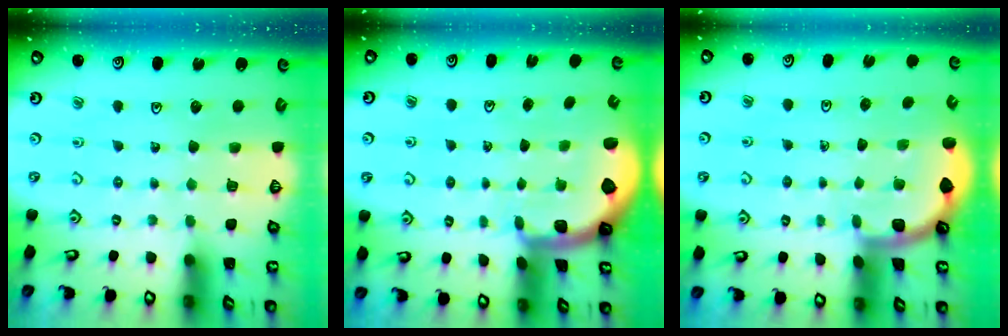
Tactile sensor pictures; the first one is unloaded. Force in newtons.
{"total": 1.1, "press": 1.0, "slide": 0.3}
{"total": 1.8, "press": 1.7, "slide": 0.0}